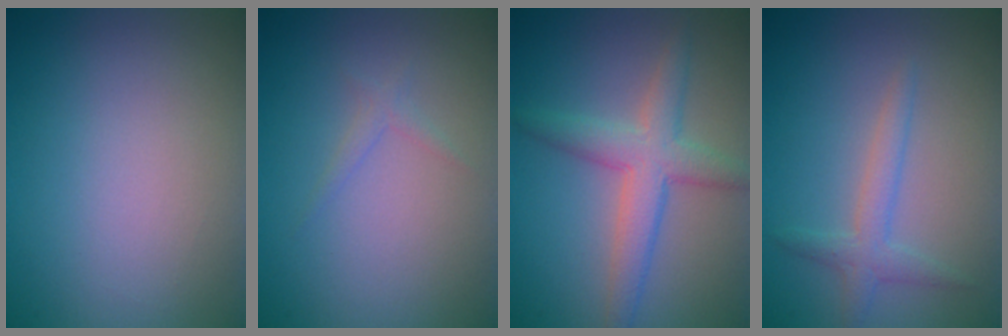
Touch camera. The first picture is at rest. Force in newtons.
{"total": 0.8, "press": 0.8, "slide": 0.0}
{"total": 4.1, "press": 4.1, "slide": 0.1}
{"total": 2.0, "press": 2.0, "slide": 0.1}